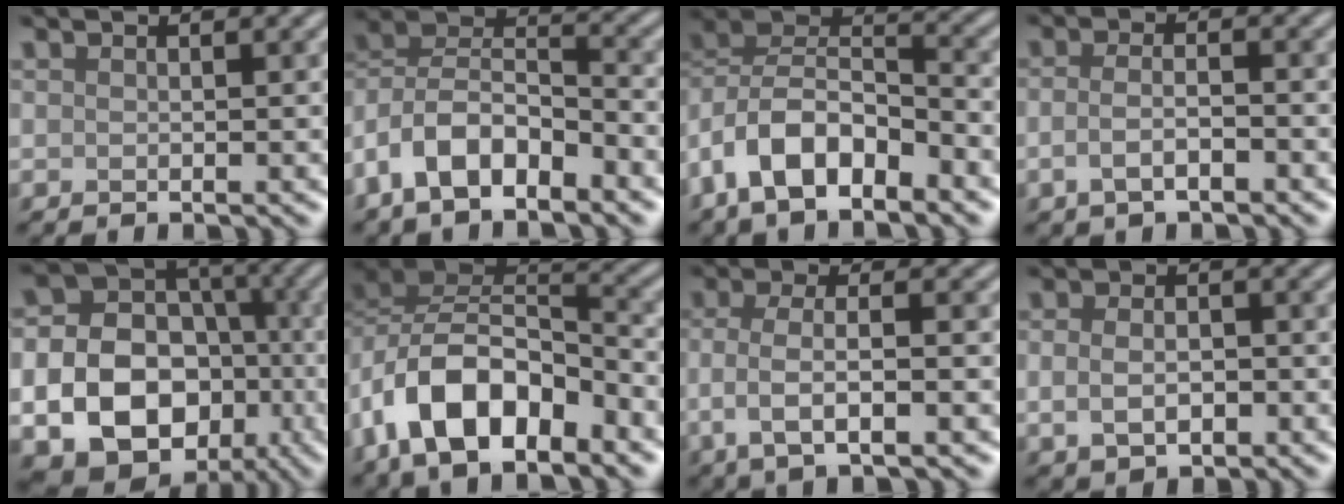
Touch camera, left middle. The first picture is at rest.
{"total": 8.2, "force": [-4.4, 4.0, 5.7], "torque": [-0.098, 0.010, -0.091]}
{"total": 9.3, "force": [-4.4, 4.8, 6.7], "torque": [-0.113, 0.009, -0.092]}
{"total": 2.6, "force": [-1.1, 1.1, 2.1], "torque": [-0.046, -0.001, -0.025]}
{"total": 18.3, "force": [-5.1, 15.3, 8.5], "torque": [-0.173, -0.038, -0.092]}
{"total": 11.1, "force": [-4.9, 6.0, 7.9], "torque": [-0.131, 0.008, -0.097]}
{"total": 4.5, "force": [-1.1, 1.6, 4.1], "torque": [-0.083, -0.001, -0.022]}
{"total": 3.9, "force": [-0.6, 2.7, 2.7], "torque": [-0.040, -0.002, -0.008]}